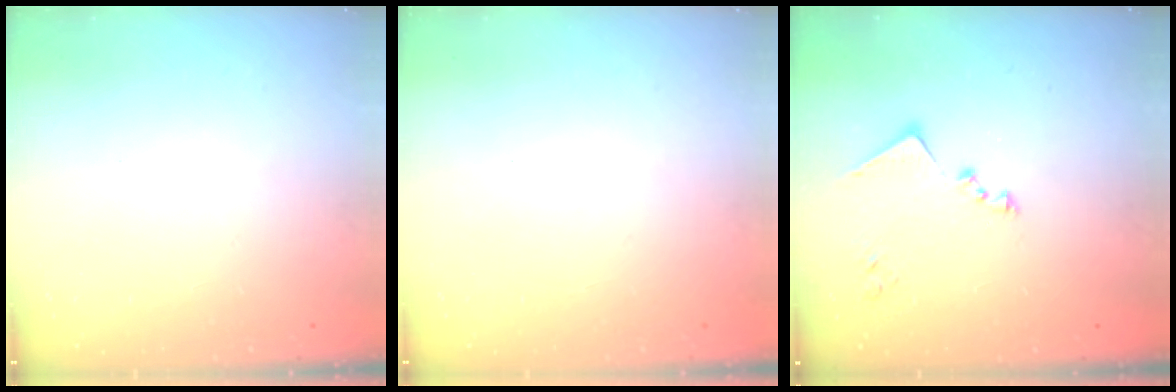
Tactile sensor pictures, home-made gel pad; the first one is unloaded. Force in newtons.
{"total": 1.1, "press": 1.0, "slide": 0.1}
{"total": 10.4, "press": 10.4, "slide": 0.3}